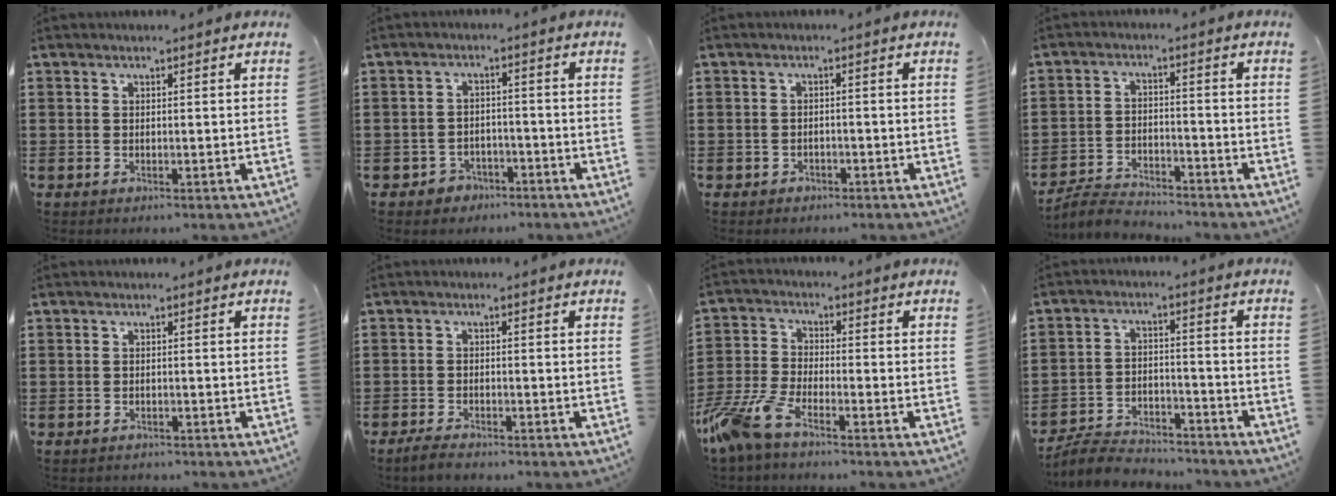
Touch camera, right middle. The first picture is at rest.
{"total": 2.7, "force": [-2.4, 1.3, -0.1], "torque": [-0.009, 0.003, -0.053]}
{"total": 1.2, "force": [-1.0, 0.7, -0.1], "torque": [-0.003, 0.004, -0.024]}
{"total": 4.3, "force": [-4.2, 0.7, 0.7], "torque": [-0.021, 0.006, -0.089]}
{"total": 0.8, "force": [-0.7, 0.4, -0.2], "torque": [0.004, 0.005, -0.017]}
{"total": 2.0, "force": [-1.8, 0.3, 0.6], "torque": [-0.020, 0.003, -0.040]}
{"total": 7.5, "force": [-5.7, 1.6, 4.6], "torque": [-0.134, -0.018, -0.118]}
{"total": 5.7, "force": [-5.5, 1.0, 1.0], "torque": [-0.028, 0.010, -0.111]}